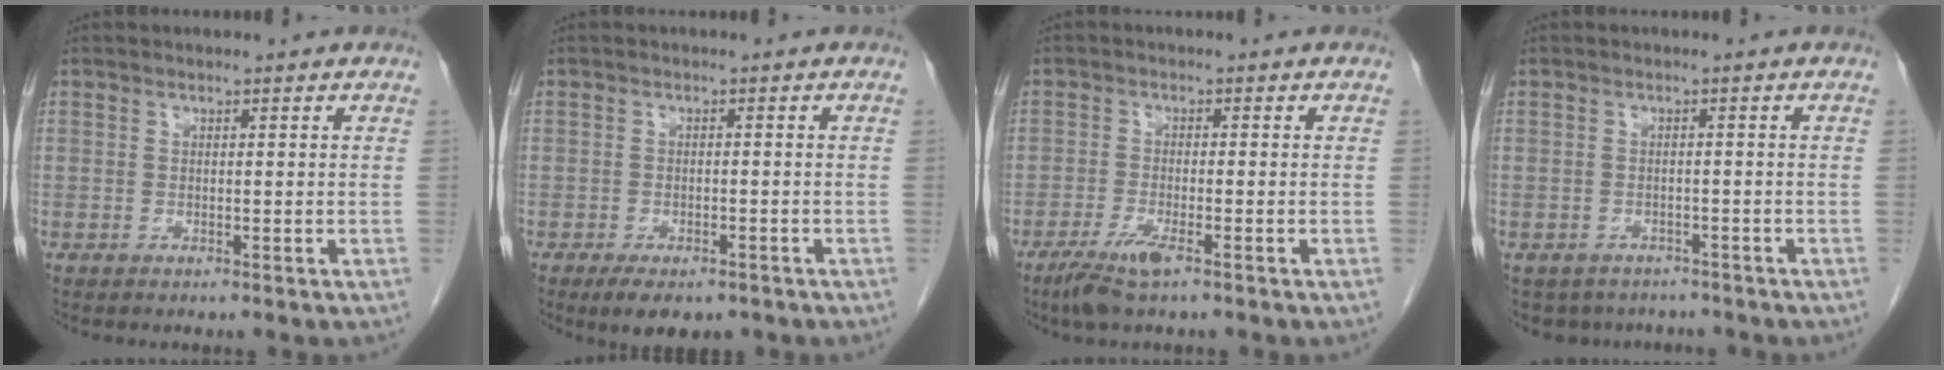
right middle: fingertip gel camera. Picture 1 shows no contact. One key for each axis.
{"total": 5.8, "fx": -4.1, "fy": 2.4, "fz": 3.2, "tx": -0.045, "ty": -0.006, "tz": -0.057}
{"total": 4.5, "fx": -2.9, "fy": 0.5, "fz": 3.4, "tx": -0.077, "ty": -0.012, "tz": -0.056}
{"total": 6.0, "fx": -5.0, "fy": 3.2, "fz": 0.6, "tx": 0.000, "ty": 0.005, "tz": -0.061}